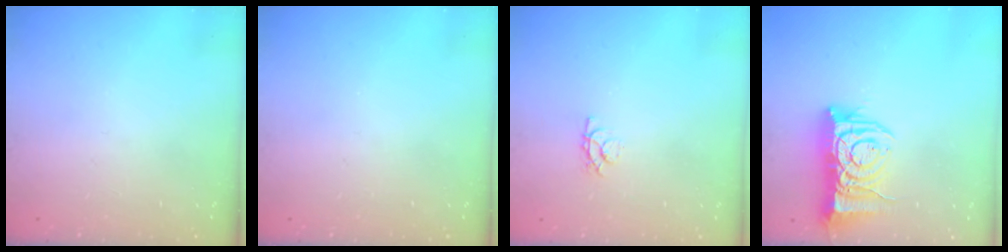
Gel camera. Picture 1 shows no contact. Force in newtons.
{"total": 0.0}
{"total": 3.6, "press": 3.6, "slide": 0.4}
{"total": 11.3, "press": 11.2, "slide": 1.4}